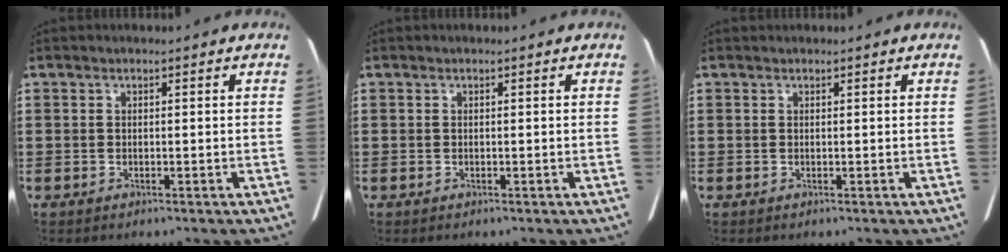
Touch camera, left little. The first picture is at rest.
{"total": 0.0}
{"total": 0.0}